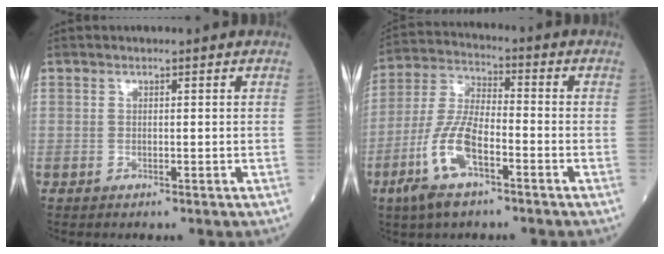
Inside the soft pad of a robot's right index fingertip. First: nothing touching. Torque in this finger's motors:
{"motor_torque": [1.48, -0.66, 0.55, 0.13]}